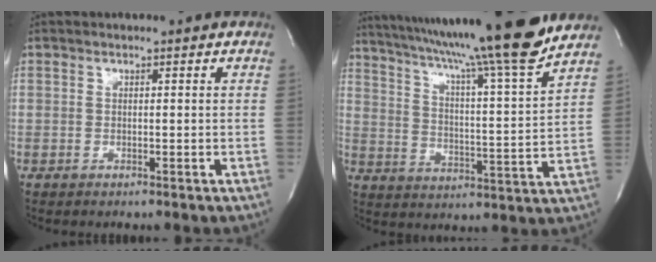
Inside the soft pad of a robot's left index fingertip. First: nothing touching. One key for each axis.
{"total": 22.6, "fx": 19.4, "fy": -1.3, "fz": 11.6, "tx": -0.200, "ty": -0.028, "tz": 0.283}